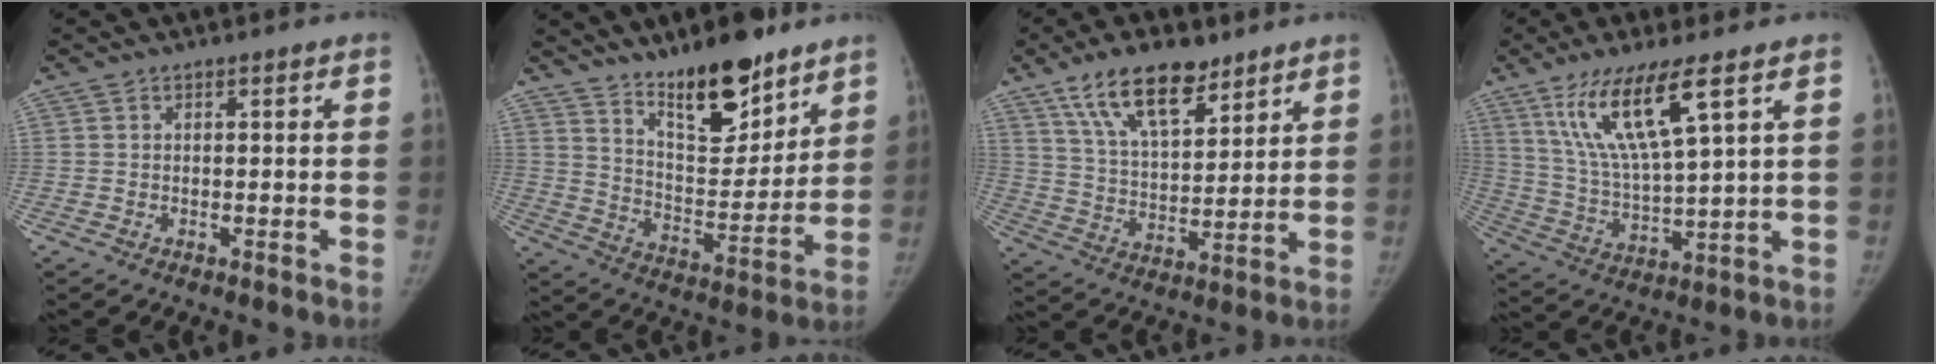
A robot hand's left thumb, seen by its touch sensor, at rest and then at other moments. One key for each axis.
{"total": 16.1, "fx": 11.9, "fy": 5.7, "fz": 9.2, "tx": -0.097, "ty": -0.090, "tz": 0.201}
{"total": 14.5, "fx": 9.5, "fy": 6.4, "fz": 8.9, "tx": -0.120, "ty": -0.044, "tz": 0.171}
{"total": 14.2, "fx": 7.6, "fy": 2.6, "fz": 11.7, "tx": -0.238, "ty": -0.035, "tz": 0.155}